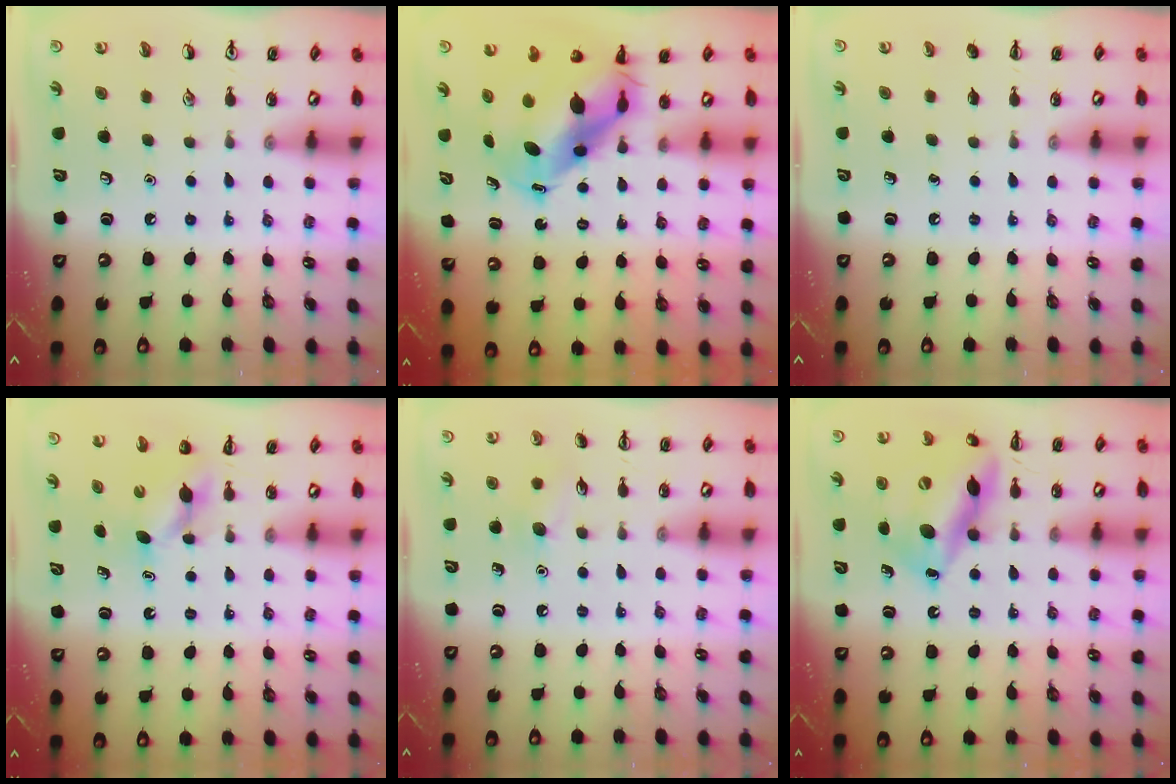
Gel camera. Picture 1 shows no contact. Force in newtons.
{"total": 10.0, "press": 9.7, "slide": 2.6}
{"total": 0.0}
{"total": 4.0, "press": 3.9, "slide": 1.0}
{"total": 7.5, "press": 7.2, "slide": 2.1}
{"total": 15.6, "press": 15.1, "slide": 4.0}